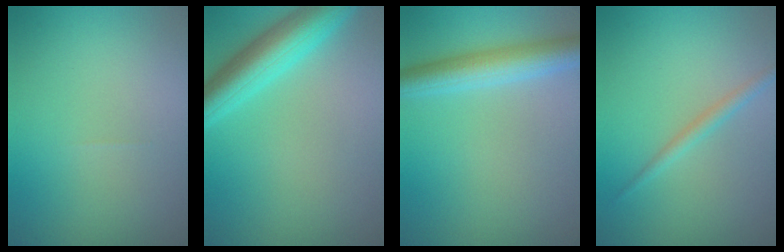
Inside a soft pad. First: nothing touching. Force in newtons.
{"total": 5.7, "press": 5.7, "slide": 0.2}
{"total": 4.6, "press": 4.6, "slide": 0.1}
{"total": 1.4, "press": 1.4, "slide": 0.0}